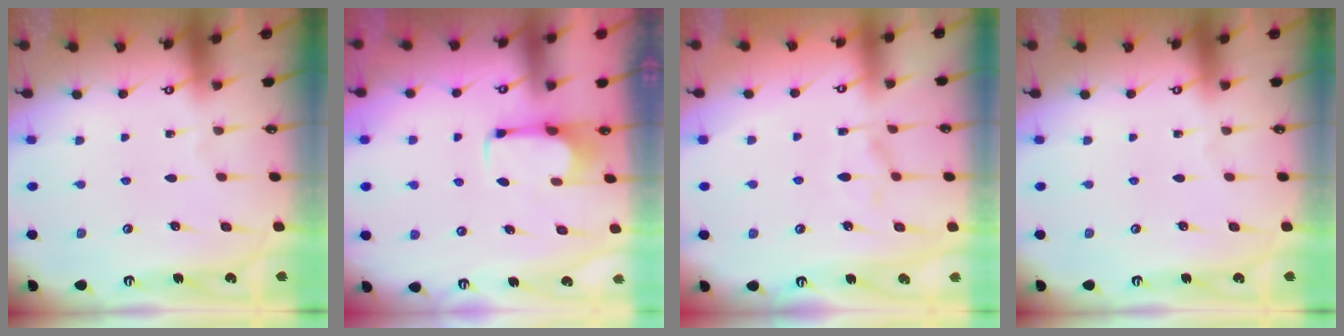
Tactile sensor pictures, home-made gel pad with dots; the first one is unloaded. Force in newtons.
{"total": 2.8, "press": 2.7, "slide": 0.7}
{"total": 2.0, "press": 1.4, "slide": 1.4}
{"total": 0.0}